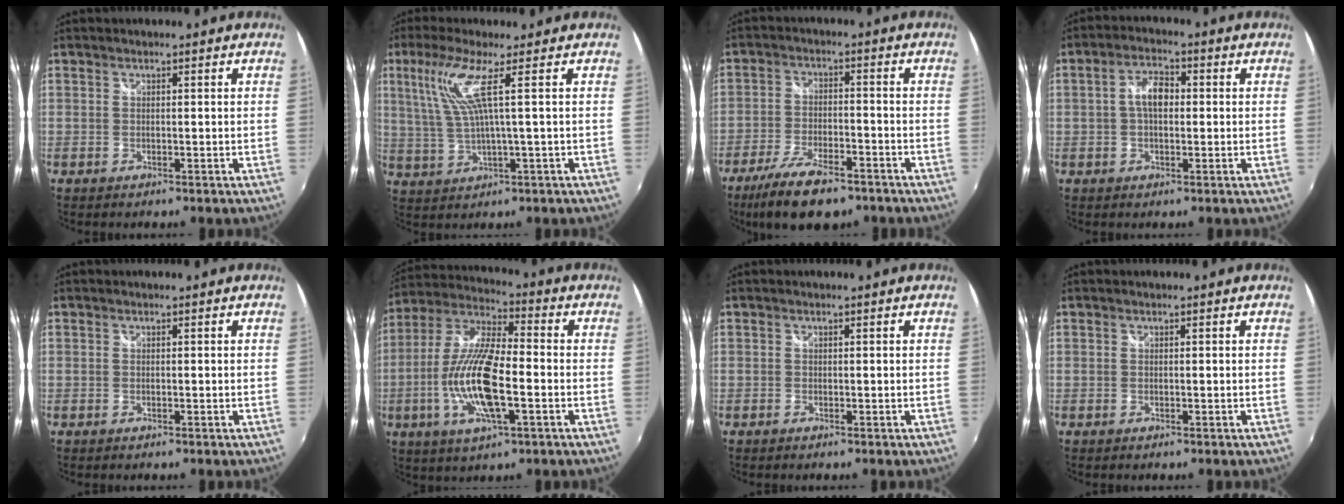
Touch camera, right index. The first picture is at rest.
{"total": 7.2, "force": [2.5, -0.6, 6.8], "torque": [-0.138, -0.001, 0.063]}
{"total": 13.1, "force": [-9.5, 4.5, 7.8], "torque": [-0.175, -0.027, -0.163]}
{"total": 5.0, "force": [0.1, 2.7, 4.2], "torque": [-0.079, 0.013, 0.001]}
{"total": 0.0}
{"total": 15.9, "force": [-3.8, 4.6, 14.8], "torque": [-0.300, -0.006, -0.075]}
{"total": 0.0}
{"total": 0.0}